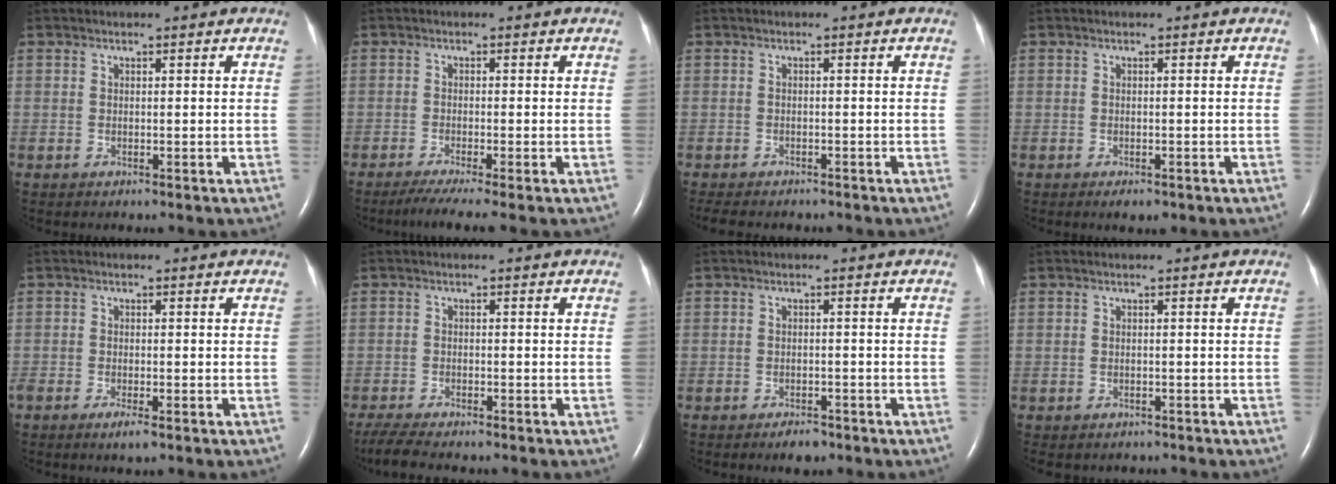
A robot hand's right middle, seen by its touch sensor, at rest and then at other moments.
{"total": 4.6, "force": [-3.4, -0.5, 3.1], "torque": [-0.054, -0.016, -0.062]}
{"total": 6.5, "force": [-5.5, 2.0, 2.8], "torque": [-0.043, -0.009, -0.074]}
{"total": 1.6, "force": [-1.0, 0.7, 1.1], "torque": [-0.016, -0.002, -0.008]}
{"total": 2.2, "force": [-1.4, 0.4, 1.7], "torque": [-0.035, -0.004, -0.026]}
{"total": 6.9, "force": [-5.9, 0.9, 3.4], "torque": [-0.065, -0.019, -0.098]}
{"total": 2.3, "force": [-1.8, 0.9, 1.1], "torque": [-0.024, -0.001, -0.023]}
{"total": 3.9, "force": [-3.3, 1.8, 0.9], "torque": [-0.011, 0.001, -0.038]}